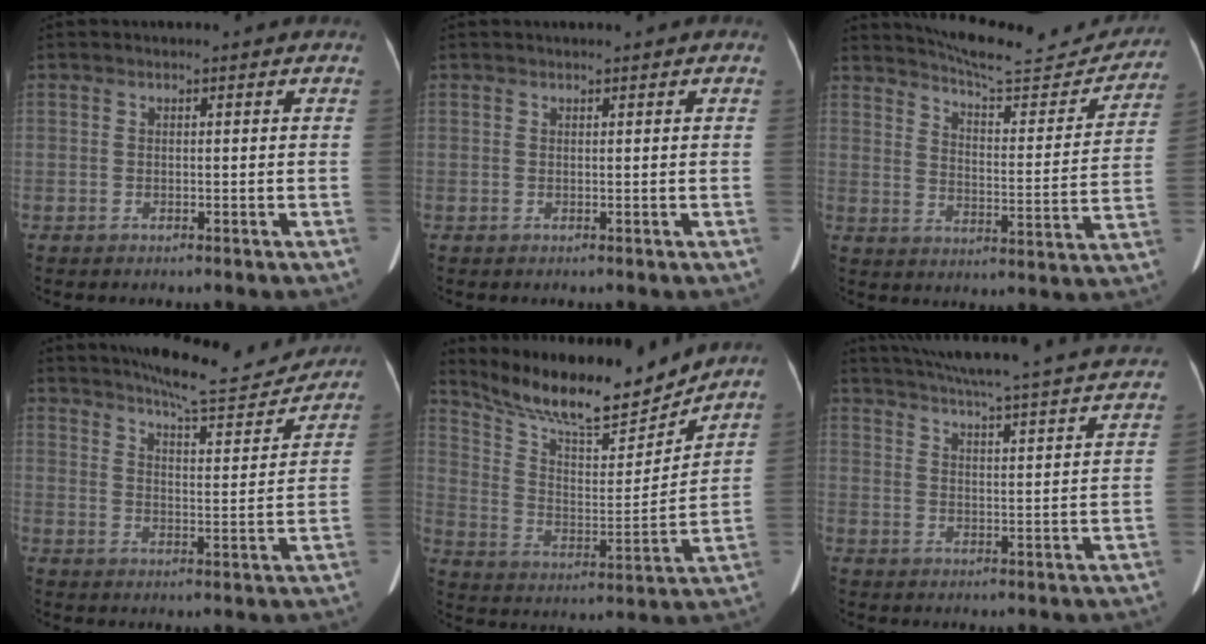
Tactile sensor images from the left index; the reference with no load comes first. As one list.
[{"total": 0.0}, {"total": 18.2, "force": [17.4, 2.9, 4.7], "torque": [-0.058, -0.038, 0.222]}, {"total": 14.0, "force": [13.1, 1.6, 4.6], "torque": [-0.064, -0.016, 0.174]}, {"total": 16.9, "force": [15.4, 2.1, 6.6], "torque": [-0.128, -0.010, 0.259]}, {"total": 29.7, "force": [27.2, 1.2, 11.9], "torque": [-0.198, -0.042, 0.338]}]